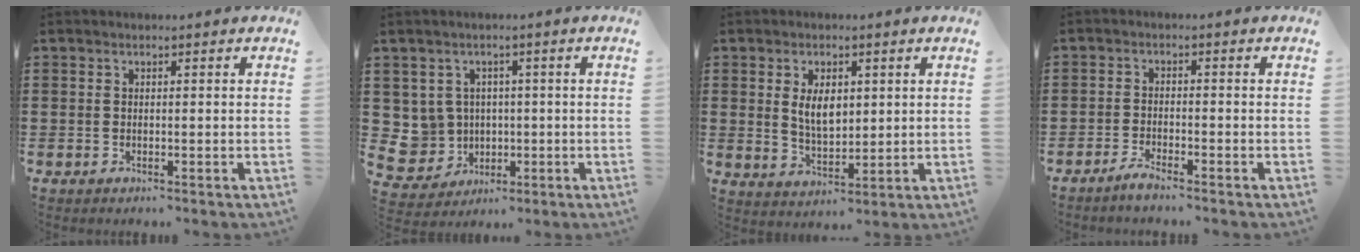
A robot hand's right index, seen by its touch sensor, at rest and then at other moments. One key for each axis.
{"total": 5.0, "fx": 0.3, "fy": 5.0, "fz": 0.5, "tx": -0.057, "ty": -0.006, "tz": 0.003}
{"total": 5.1, "fx": 1.3, "fy": 2.8, "fz": 4.1, "tx": -0.072, "ty": 0.002, "tz": 0.018}
{"total": 2.0, "fx": -1.9, "fy": 0.0, "fz": 0.7, "tx": -0.013, "ty": 0.004, "tz": -0.035}